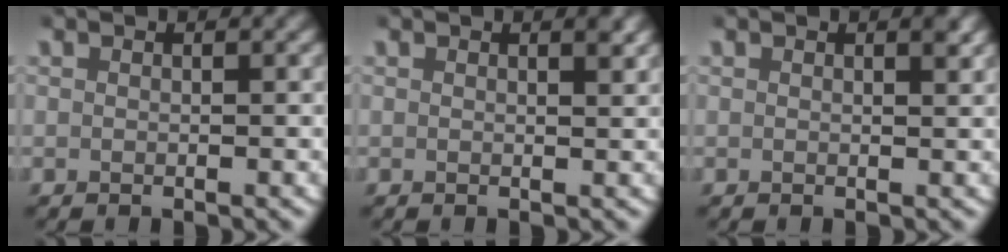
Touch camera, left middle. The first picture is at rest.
{"total": 0.8, "force": [0.6, 0.0, 0.6], "torque": [-0.003, 0.000, 0.009]}
{"total": 0.8, "force": [0.6, 0.0, 0.6], "torque": [-0.004, -0.001, 0.008]}